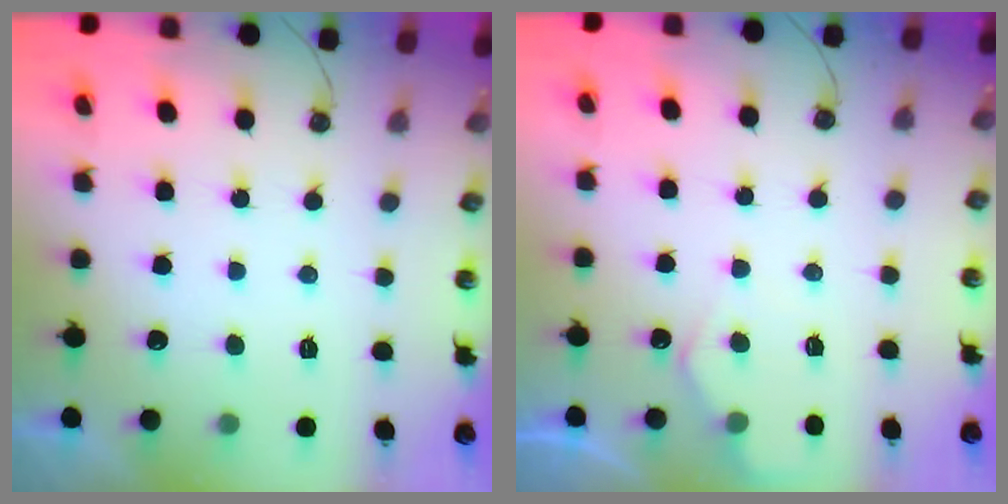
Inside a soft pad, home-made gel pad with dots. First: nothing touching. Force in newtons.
{"total": 4.4, "press": 4.4, "slide": 0.6}